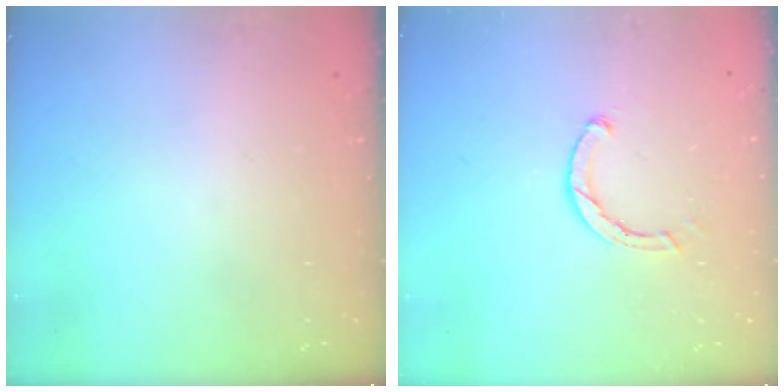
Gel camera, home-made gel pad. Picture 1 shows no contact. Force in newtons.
{"total": 2.5, "press": 2.5, "slide": 0.1}